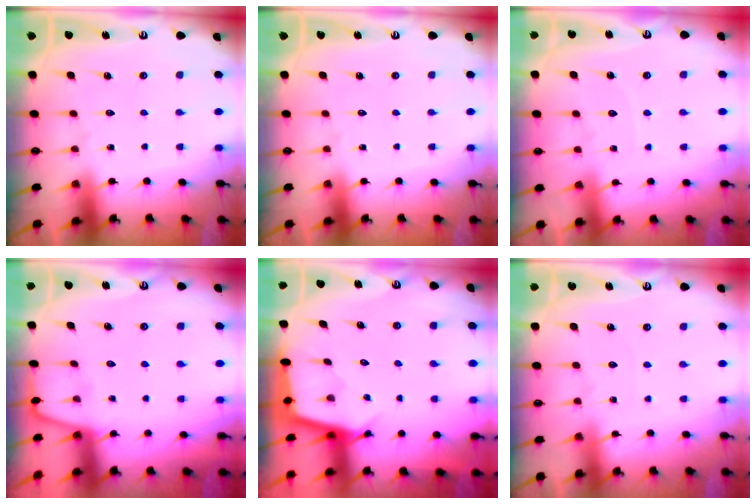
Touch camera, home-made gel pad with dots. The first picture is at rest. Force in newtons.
{"total": 0.0}
{"total": 3.9, "press": 3.9, "slide": 0.5}
{"total": 1.9, "press": 1.8, "slide": 0.3}
{"total": 2.7, "press": 2.7, "slide": 0.2}
{"total": 2.3, "press": 2.3, "slide": 0.3}